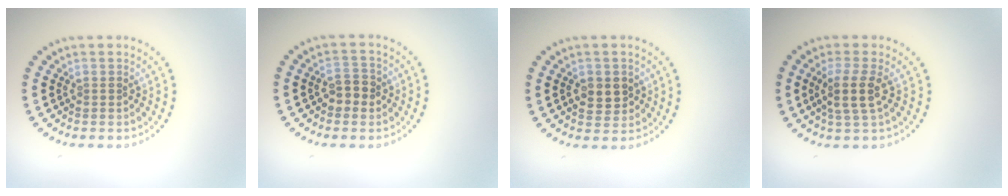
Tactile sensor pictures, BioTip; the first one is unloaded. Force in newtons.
{"total": 2.1, "press": 2.1, "slide": 0.4}
{"total": 2.5, "press": 2.5, "slide": 0.3}
{"total": 2.8, "press": 2.4, "slide": 1.5}